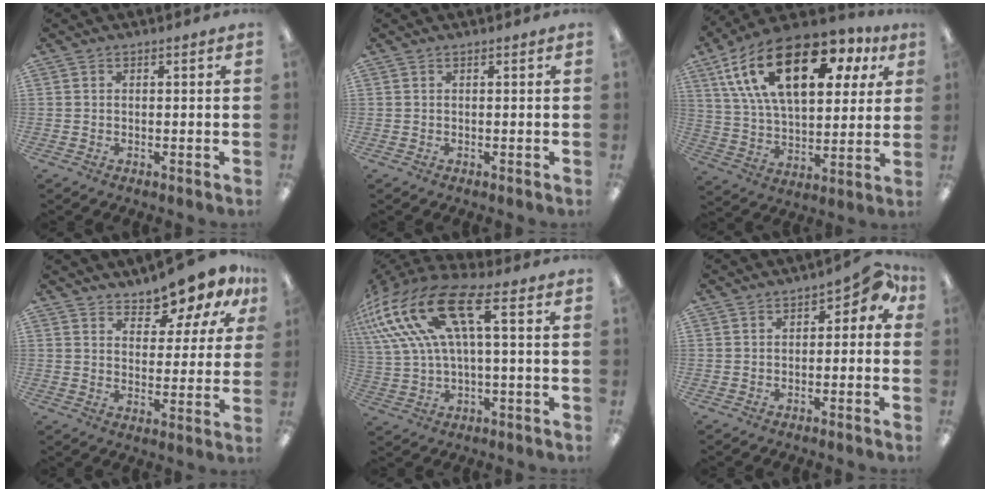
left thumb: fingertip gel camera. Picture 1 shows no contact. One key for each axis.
{"total": 0.0}
{"total": 24.4, "fx": 11.7, "fy": 12.1, "fz": 17.6, "tx": -0.319, "ty": -0.035, "tz": 0.199}
{"total": 9.8, "fx": 8.8, "fy": 3.0, "fz": 3.0, "tx": -0.046, "ty": -0.070, "tz": 0.160}
{"total": 19.8, "fx": 7.3, "fy": 8.4, "fz": 16.4, "tx": -0.346, "ty": -0.027, "tz": 0.128}
{"total": 4.9, "fx": 0.5, "fy": 3.1, "fz": 3.8, "tx": -0.047, "ty": 0.003, "tz": 0.005}